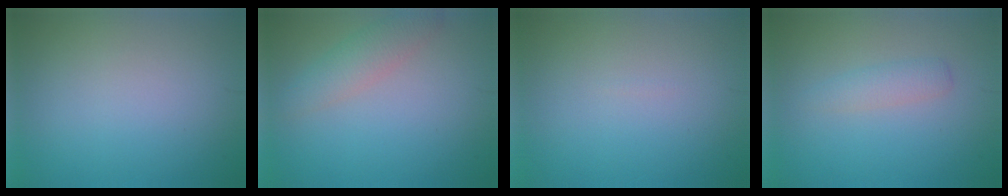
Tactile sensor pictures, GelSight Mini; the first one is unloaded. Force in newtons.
{"total": 2.7, "press": 2.7, "slide": 0.0}
{"total": 0.0}
{"total": 1.7, "press": 1.7, "slide": 0.1}